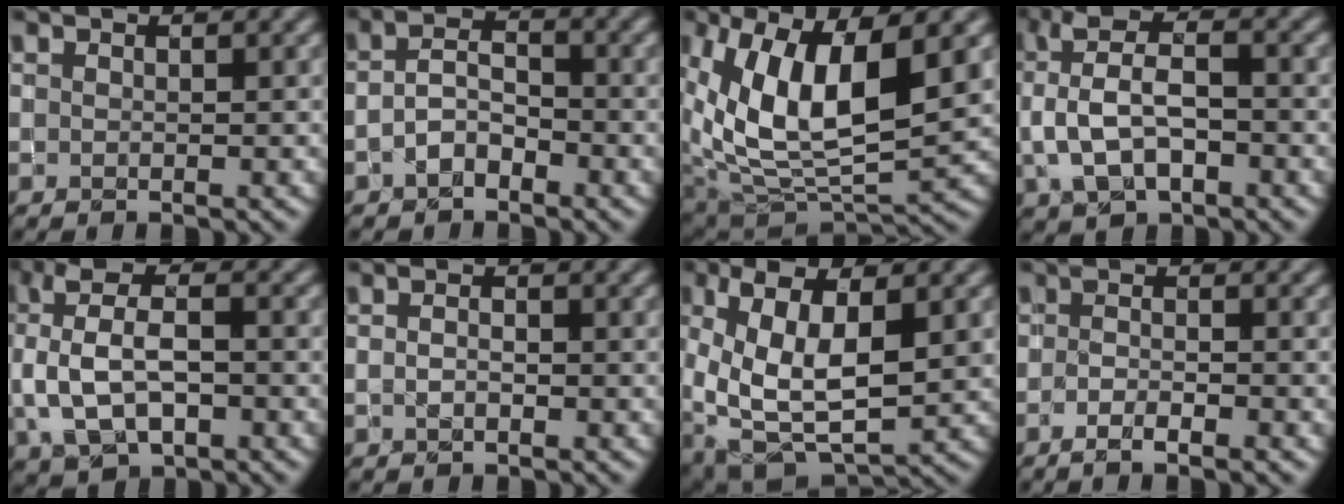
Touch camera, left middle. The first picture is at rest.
{"total": 2.2, "force": [-1.4, 1.1, 1.3], "torque": [-0.025, 0.013, -0.033]}
{"total": 11.6, "force": [2.8, 5.7, 9.7], "torque": [-0.188, -0.007, 0.052]}
{"total": 5.5, "force": [-0.3, 3.2, 4.4], "torque": [-0.087, 0.014, -0.008]}
{"total": 6.4, "force": [-0.1, 3.8, 5.1], "torque": [-0.104, 0.012, -0.005]}
{"total": 0.7, "force": [-0.3, 0.4, 0.5], "torque": [-0.011, 0.003, -0.007]}
{"total": 9.6, "force": [0.5, 4.9, 8.2], "torque": [-0.168, -0.002, 0.007]}
{"total": 2.4, "force": [-1.5, 0.5, 1.8], "torque": [-0.032, 0.000, -0.027]}